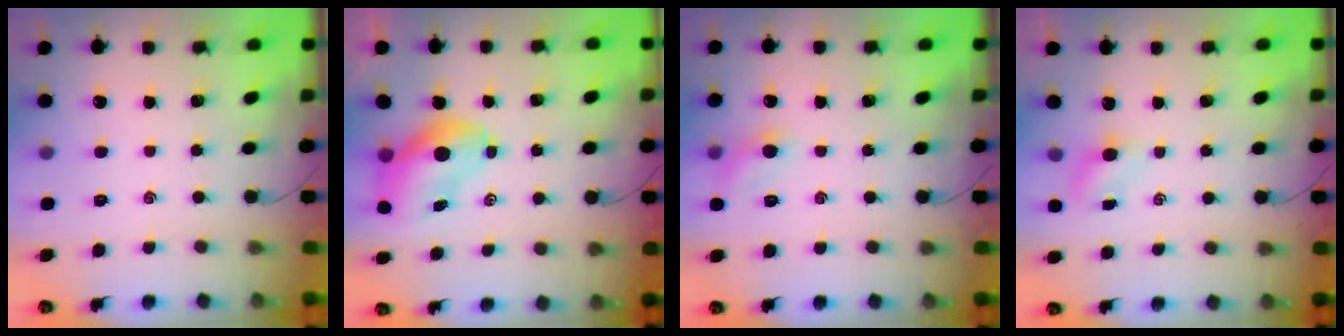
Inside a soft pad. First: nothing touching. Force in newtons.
{"total": 7.7, "press": 7.4, "slide": 2.1}
{"total": 5.7, "press": 5.4, "slide": 1.7}
{"total": 4.0, "press": 3.9, "slide": 1.0}